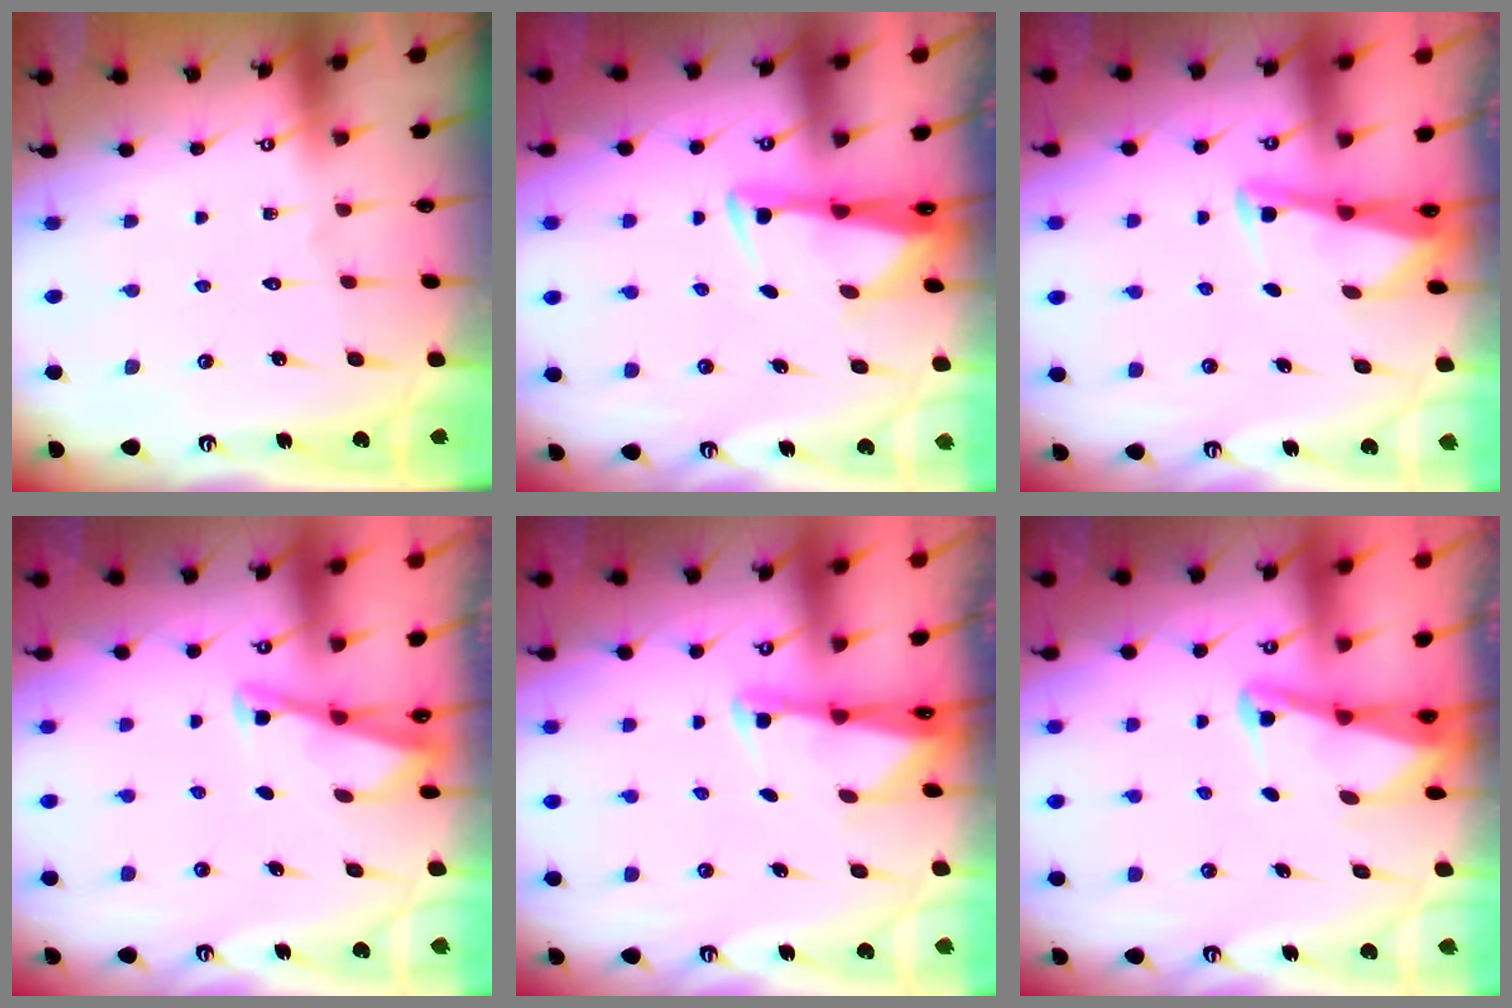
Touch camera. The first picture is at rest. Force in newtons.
{"total": 3.0, "press": 2.8, "slide": 1.0}
{"total": 2.8, "press": 2.8, "slide": 0.2}
{"total": 2.8, "press": 2.8, "slide": 0.3}
{"total": 1.8, "press": 1.7, "slide": 0.4}
{"total": 2.7, "press": 2.6, "slide": 0.7}